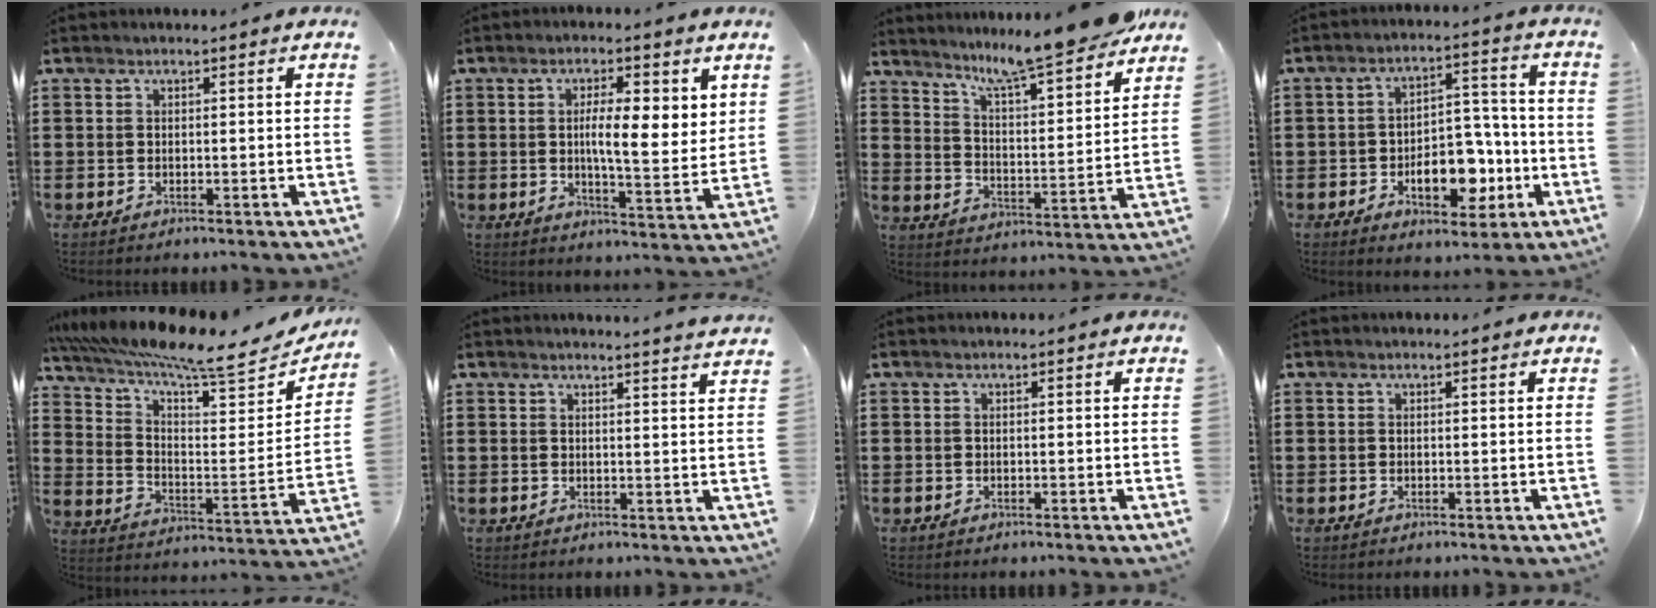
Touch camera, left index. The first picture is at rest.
{"total": 7.3, "force": [2.2, 2.1, 6.6], "torque": [-0.108, -0.009, 0.029]}
{"total": 9.1, "force": [8.4, -1.2, 3.3], "torque": [-0.087, -0.059, 0.137]}
{"total": 9.6, "force": [-3.3, 5.5, 7.2], "torque": [-0.113, 0.008, -0.057]}
{"total": 8.6, "force": [7.4, 0.5, 4.2], "torque": [-0.097, -0.068, 0.119]}
{"total": 2.4, "force": [2.3, -0.5, 0.1], "torque": [0.000, -0.013, 0.042]}
{"total": 0.0}
{"total": 0.0}